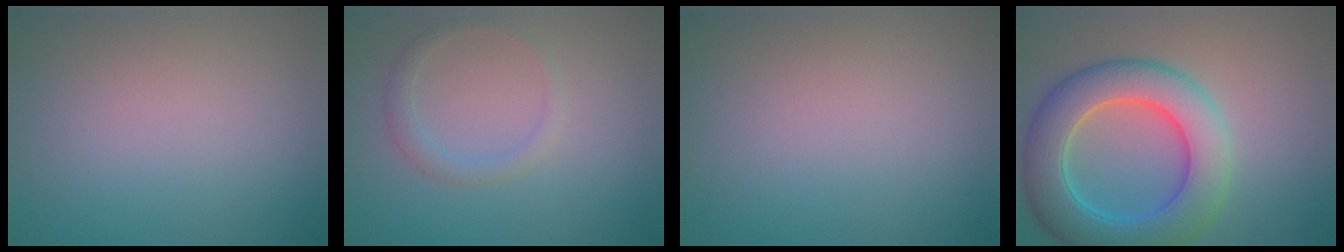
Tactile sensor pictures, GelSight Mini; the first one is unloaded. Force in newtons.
{"total": 1.7, "press": 1.7, "slide": 0.1}
{"total": 0.0}
{"total": 8.7, "press": 8.7, "slide": 0.1}